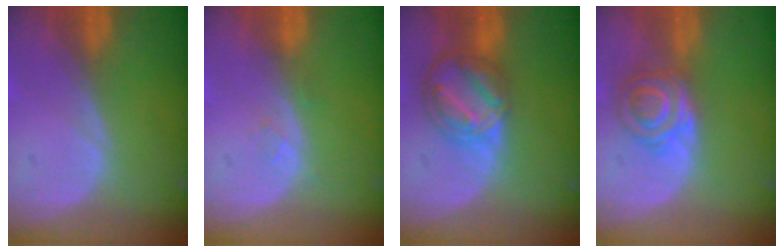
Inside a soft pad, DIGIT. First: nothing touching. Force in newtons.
{"total": 1.1, "press": 1.0, "slide": 0.1}
{"total": 8.1, "press": 6.9, "slide": 4.4}
{"total": 6.0, "press": 5.5, "slide": 2.2}